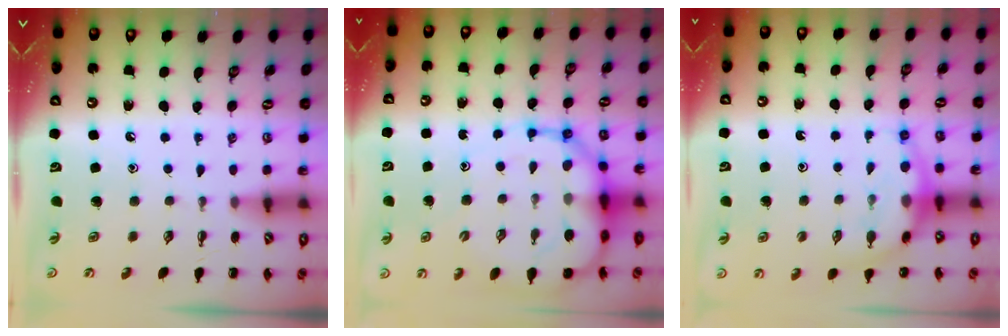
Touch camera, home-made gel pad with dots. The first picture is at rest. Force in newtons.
{"total": 14.3, "press": 13.7, "slide": 3.8}
{"total": 7.3, "press": 7.2, "slide": 1.3}